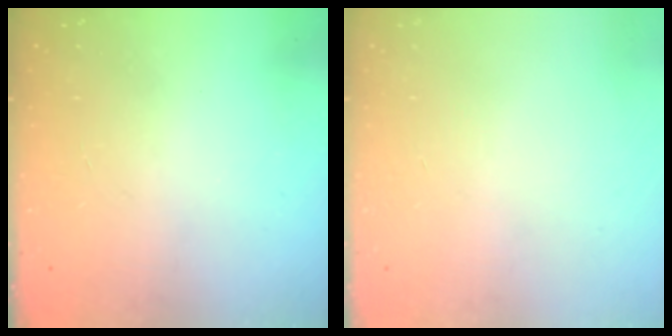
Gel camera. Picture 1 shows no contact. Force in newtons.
{"total": 0.0}